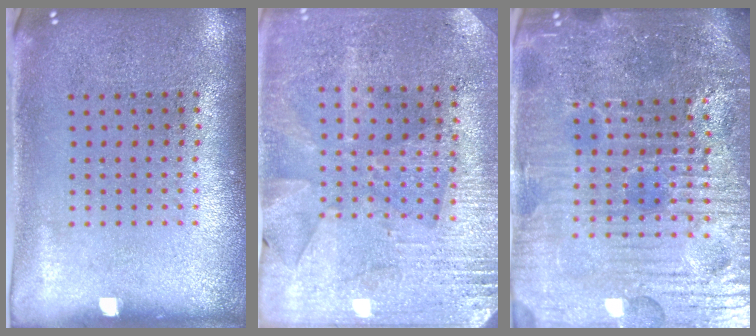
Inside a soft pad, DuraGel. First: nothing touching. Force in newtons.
{"total": 2.8, "press": 2.7, "slide": 0.7}
{"total": 6.0, "press": 5.6, "slide": 2.1}